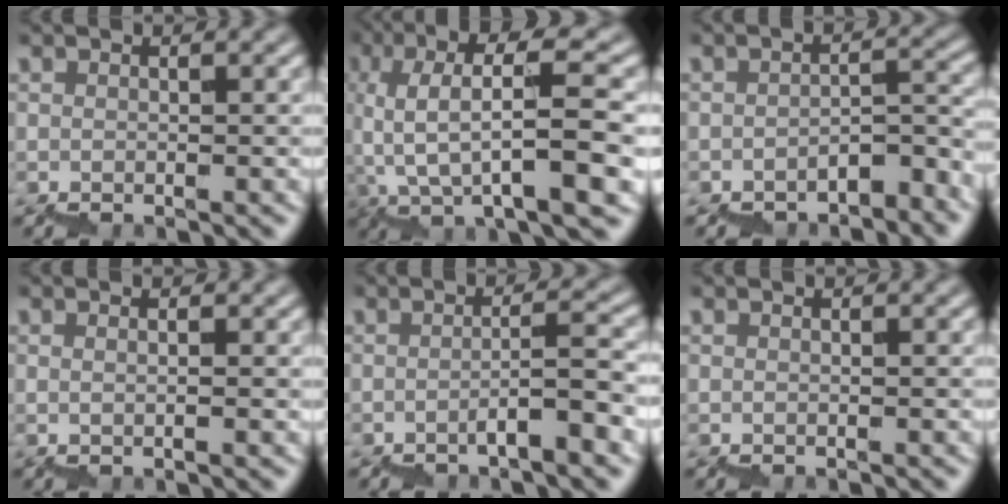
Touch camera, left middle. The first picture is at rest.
{"total": 9.1, "force": [0.4, 2.6, 8.7], "torque": [-0.156, 0.022, 0.009]}
{"total": 3.6, "force": [-3.1, 1.0, 1.5], "torque": [-0.027, 0.011, -0.041]}
{"total": 1.1, "force": [0.6, 0.3, 0.9], "torque": [-0.005, -0.001, 0.006]}
{"total": 4.4, "force": [-1.4, 0.6, 4.1], "torque": [-0.052, 0.027, -0.028]}
{"total": 0.0}